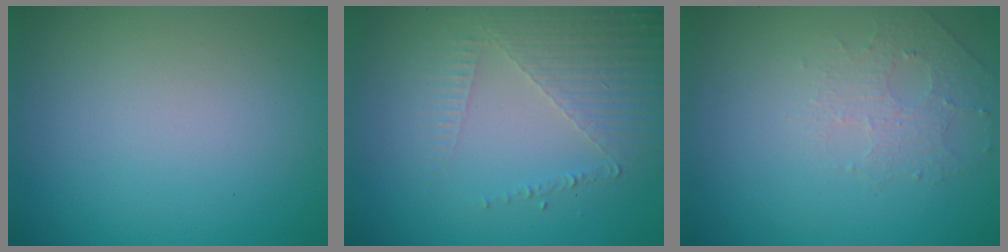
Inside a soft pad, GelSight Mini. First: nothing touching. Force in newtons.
{"total": 5.1, "press": 3.1, "slide": 4.0}
{"total": 1.5, "press": 1.0, "slide": 1.1}